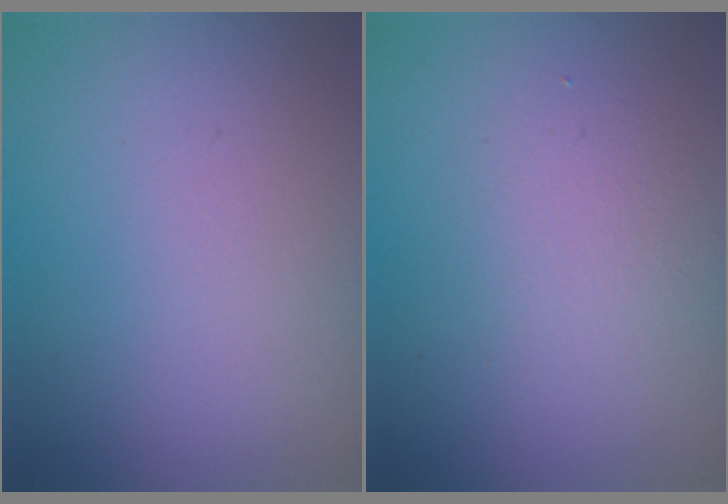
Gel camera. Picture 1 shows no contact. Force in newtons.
{"total": 2.4, "press": 2.4, "slide": 0.1}